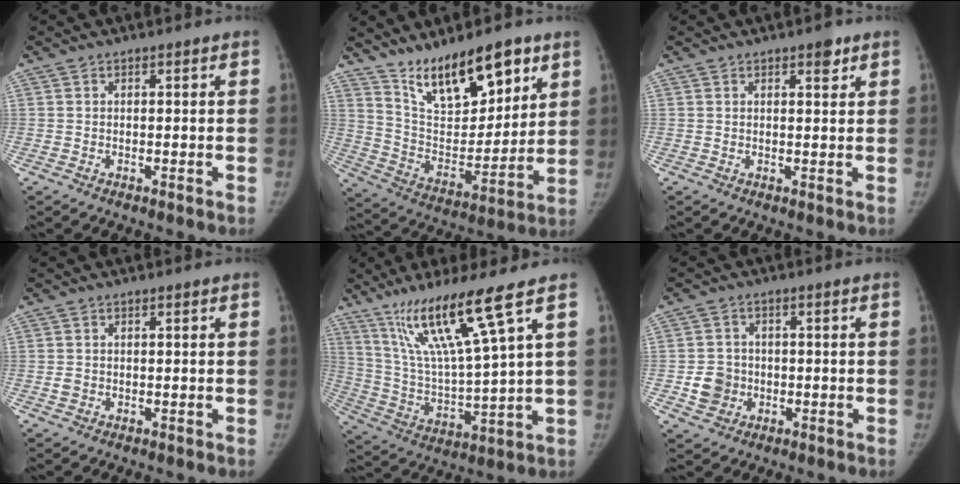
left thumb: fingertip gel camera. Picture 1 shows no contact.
{"total": 18.1, "force": [12.1, 7.2, 11.4], "torque": [-0.137, -0.074, 0.221]}
{"total": 2.5, "force": [1.6, 0.9, 1.6], "torque": [-0.015, -0.008, 0.022]}
{"total": 1.1, "force": [0.1, 1.0, 0.6], "torque": [-0.009, 0.000, 0.005]}
{"total": 16.8, "force": [9.9, 0.1, 13.6], "torque": [-0.251, -0.048, 0.190]}
{"total": 5.3, "force": [-1.0, 4.9, 1.7], "torque": [-0.011, 0.009, -0.014]}